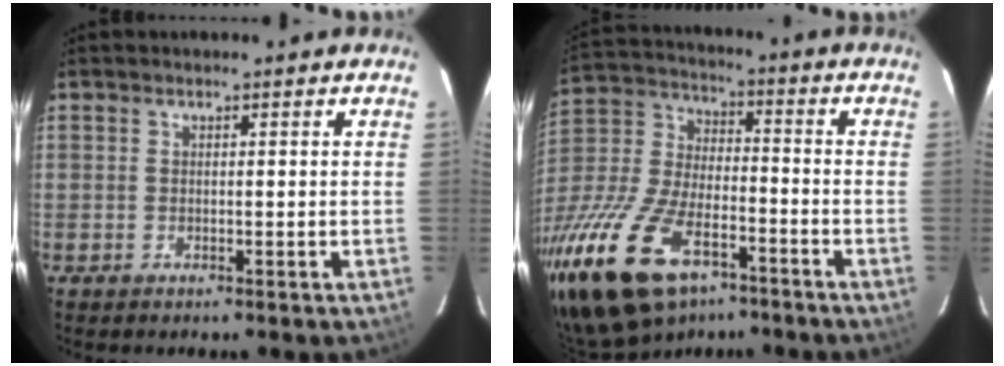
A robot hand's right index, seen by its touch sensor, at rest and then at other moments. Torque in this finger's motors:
{"motor_torque": [1.81, -0.33, 0.87, 0.21]}